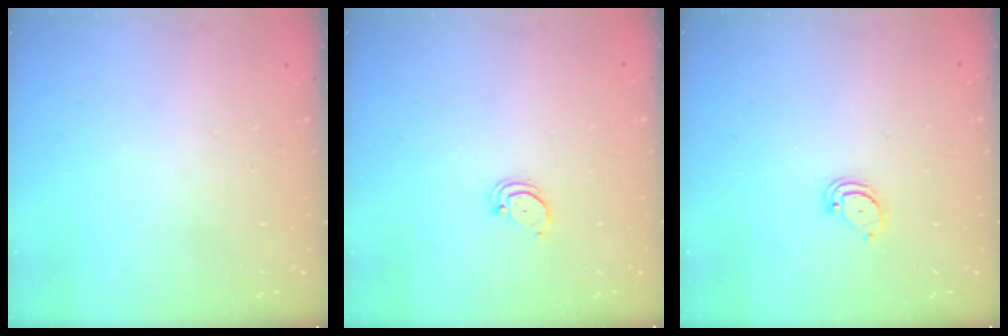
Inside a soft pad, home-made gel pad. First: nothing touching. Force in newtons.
{"total": 1.4, "press": 1.3, "slide": 0.1}
{"total": 2.4, "press": 2.4, "slide": 0.2}